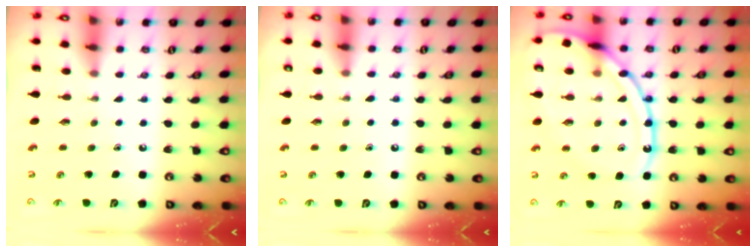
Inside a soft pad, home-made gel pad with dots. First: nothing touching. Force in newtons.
{"total": 6.7, "press": 6.7, "slide": 0.9}
{"total": 18.4, "press": 18.3, "slide": 1.9}